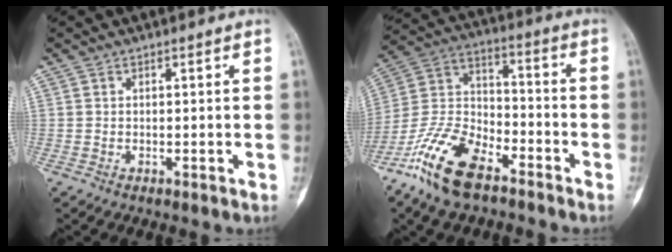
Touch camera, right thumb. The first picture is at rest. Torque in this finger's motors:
{"motor_torque": [0.33, 0.16, 1.20, -1.02, 0.15]}